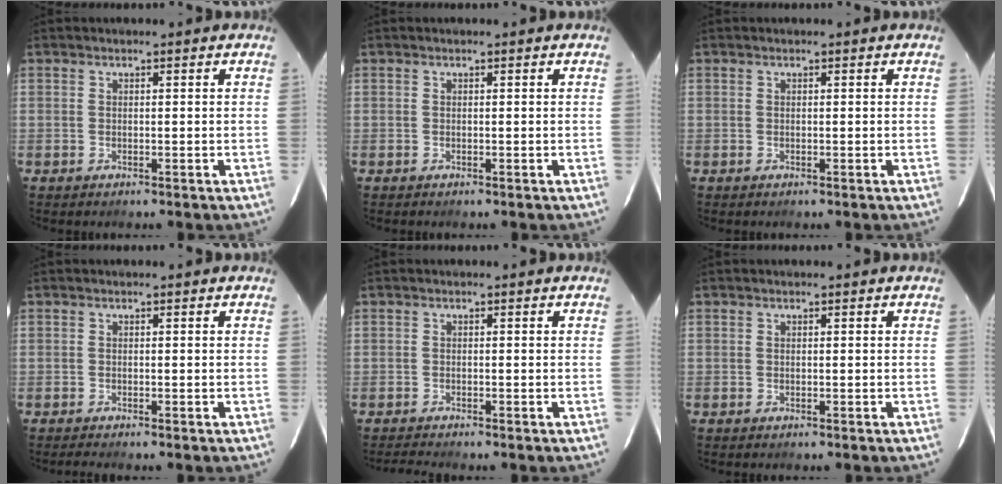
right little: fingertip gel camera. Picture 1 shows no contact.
{"total": 0.0}
{"total": 0.0}
{"total": 0.7, "force": [-0.6, -0.1, 0.3], "torque": [-0.005, -0.002, -0.013]}
{"total": 1.5, "force": [-1.5, -0.2, 0.4], "torque": [-0.011, -0.007, -0.029]}
{"total": 0.0}